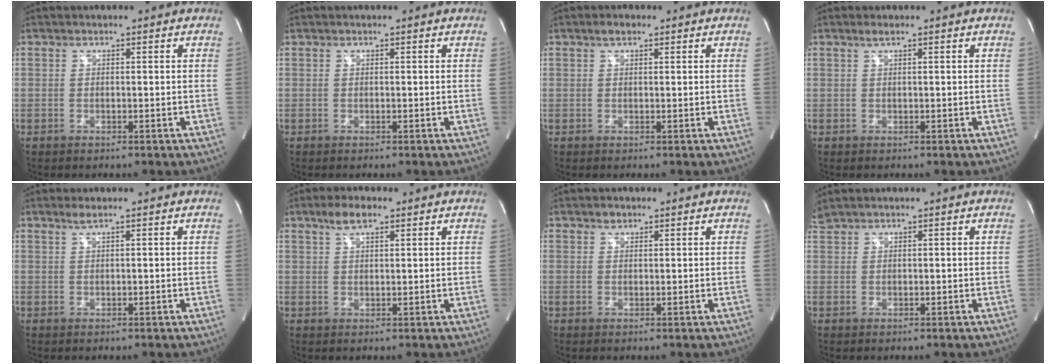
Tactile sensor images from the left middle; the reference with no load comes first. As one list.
[{"total": 0.0}, {"total": 1.4, "force": [1.0, 0.6, 0.9], "torque": [-0.018, 0.008, 0.015]}, {"total": 0.8, "force": [0.5, -0.2, 0.5], "torque": [-0.017, 0.004, 0.013]}, {"total": 1.1, "force": [0.8, -0.3, 0.7], "torque": [-0.021, 0.004, 0.019]}, {"total": 3.7, "force": [2.5, 1.1, 2.5], "torque": [-0.054, 0.009, 0.047]}, {"total": 1.0, "force": [0.7, 0.6, 0.2], "torque": [-0.002, -0.002, 0.011]}, {"total": 1.6, "force": [1.5, 0.0, 0.3], "torque": [-0.015, 0.022, 0.038]}]